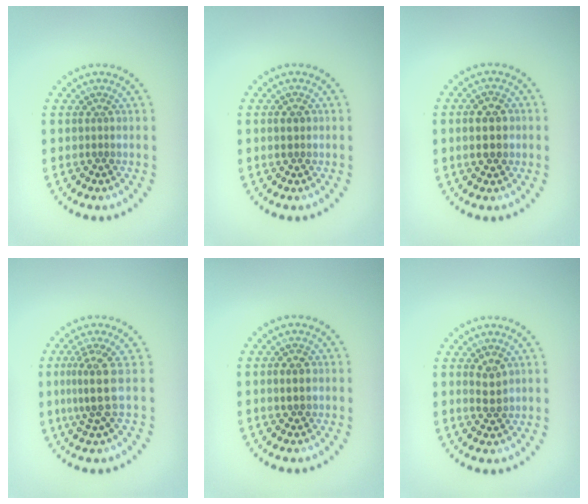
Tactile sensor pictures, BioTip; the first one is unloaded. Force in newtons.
{"total": 1.4, "press": 1.4, "slide": 0.1}
{"total": 4.0, "press": 4.0, "slide": 0.1}
{"total": 3.0, "press": 2.2, "slide": 2.0}
{"total": 1.4, "press": 1.4, "slide": 0.3}
{"total": 2.0, "press": 1.9, "slide": 0.4}